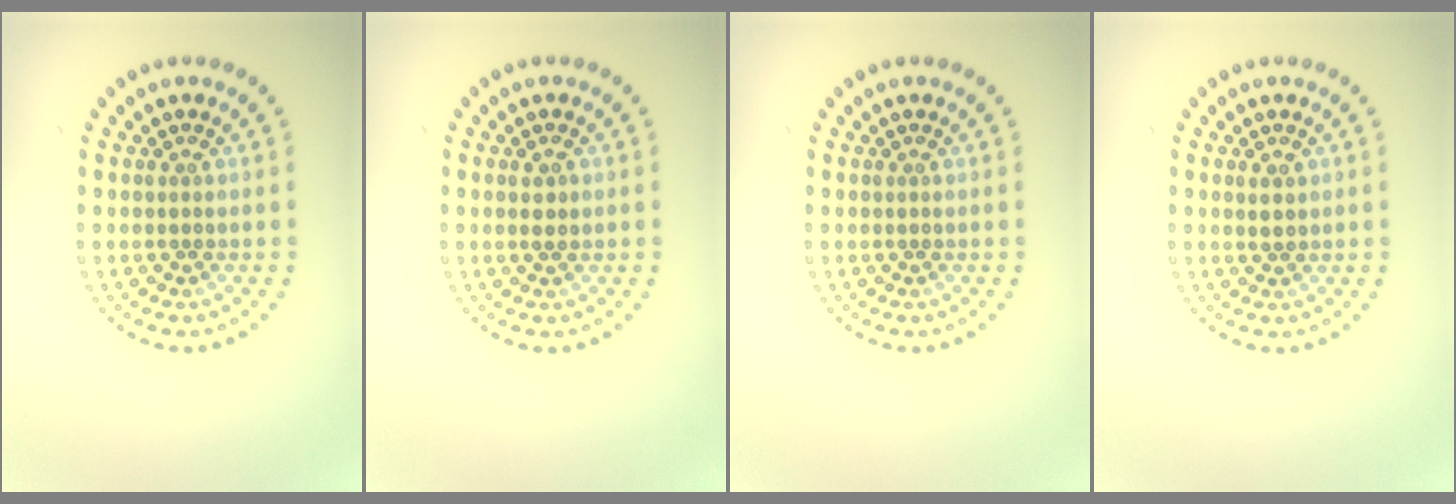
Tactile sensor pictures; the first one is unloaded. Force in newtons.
{"total": 1.1, "press": 1.0, "slide": 0.5}
{"total": 0.0}
{"total": 1.1, "press": 1.0, "slide": 0.4}